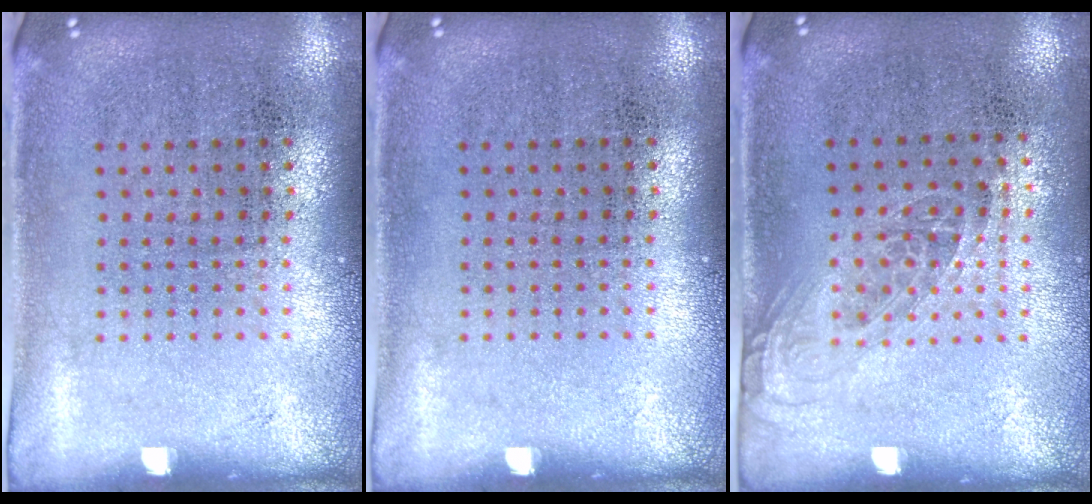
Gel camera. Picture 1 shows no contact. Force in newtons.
{"total": 0.0}
{"total": 1.1, "press": 0.9, "slide": 0.6}